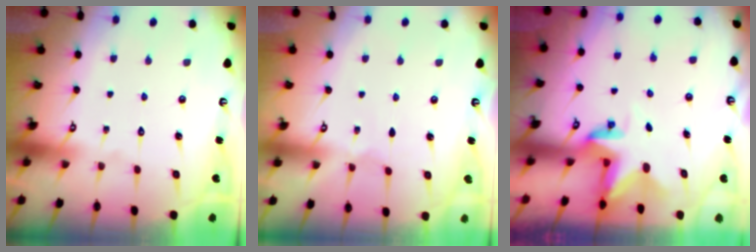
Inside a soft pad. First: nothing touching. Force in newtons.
{"total": 1.1, "press": 1.0, "slide": 0.2}
{"total": 3.4, "press": 3.4, "slide": 0.2}